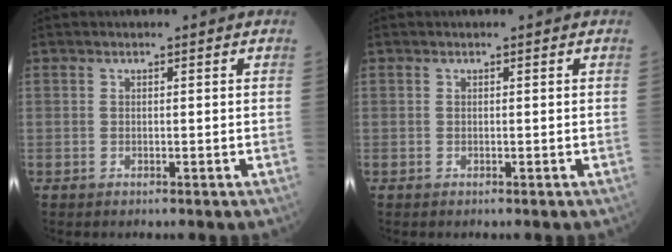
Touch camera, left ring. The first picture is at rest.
{"total": 0.0}